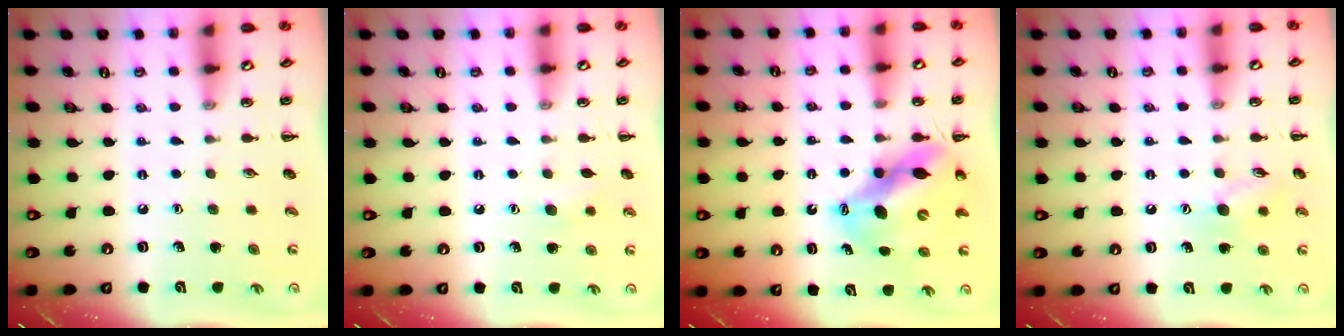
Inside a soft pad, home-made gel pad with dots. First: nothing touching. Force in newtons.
{"total": 5.2, "press": 5.1, "slide": 1.2}
{"total": 12.2, "press": 11.9, "slide": 2.9}
{"total": 8.3, "press": 8.2, "slide": 0.9}